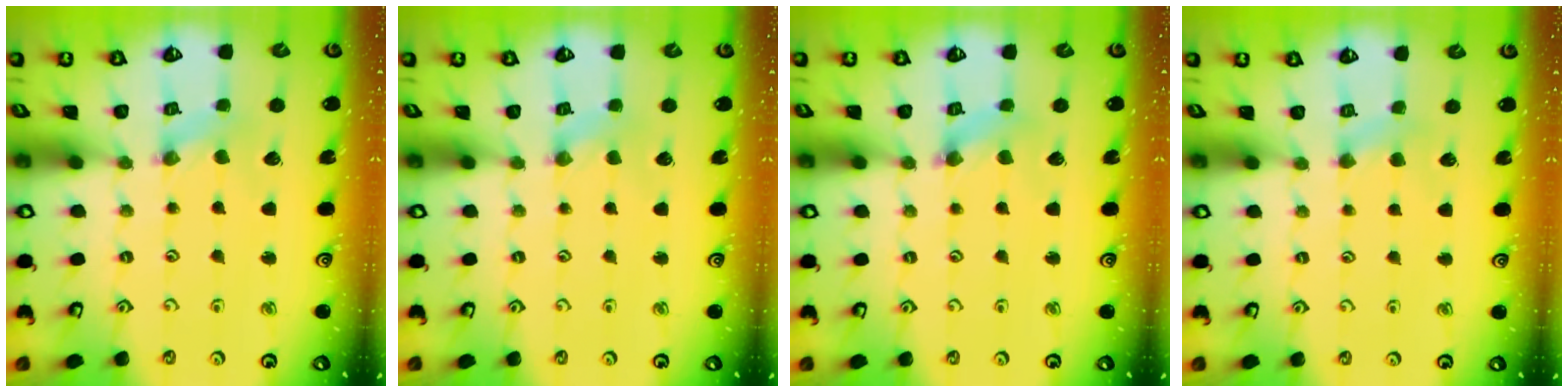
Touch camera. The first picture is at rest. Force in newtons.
{"total": 0.9, "press": 0.9, "slide": 0.3}
{"total": 2.0, "press": 2.0, "slide": 0.2}
{"total": 4.4, "press": 4.3, "slide": 0.5}